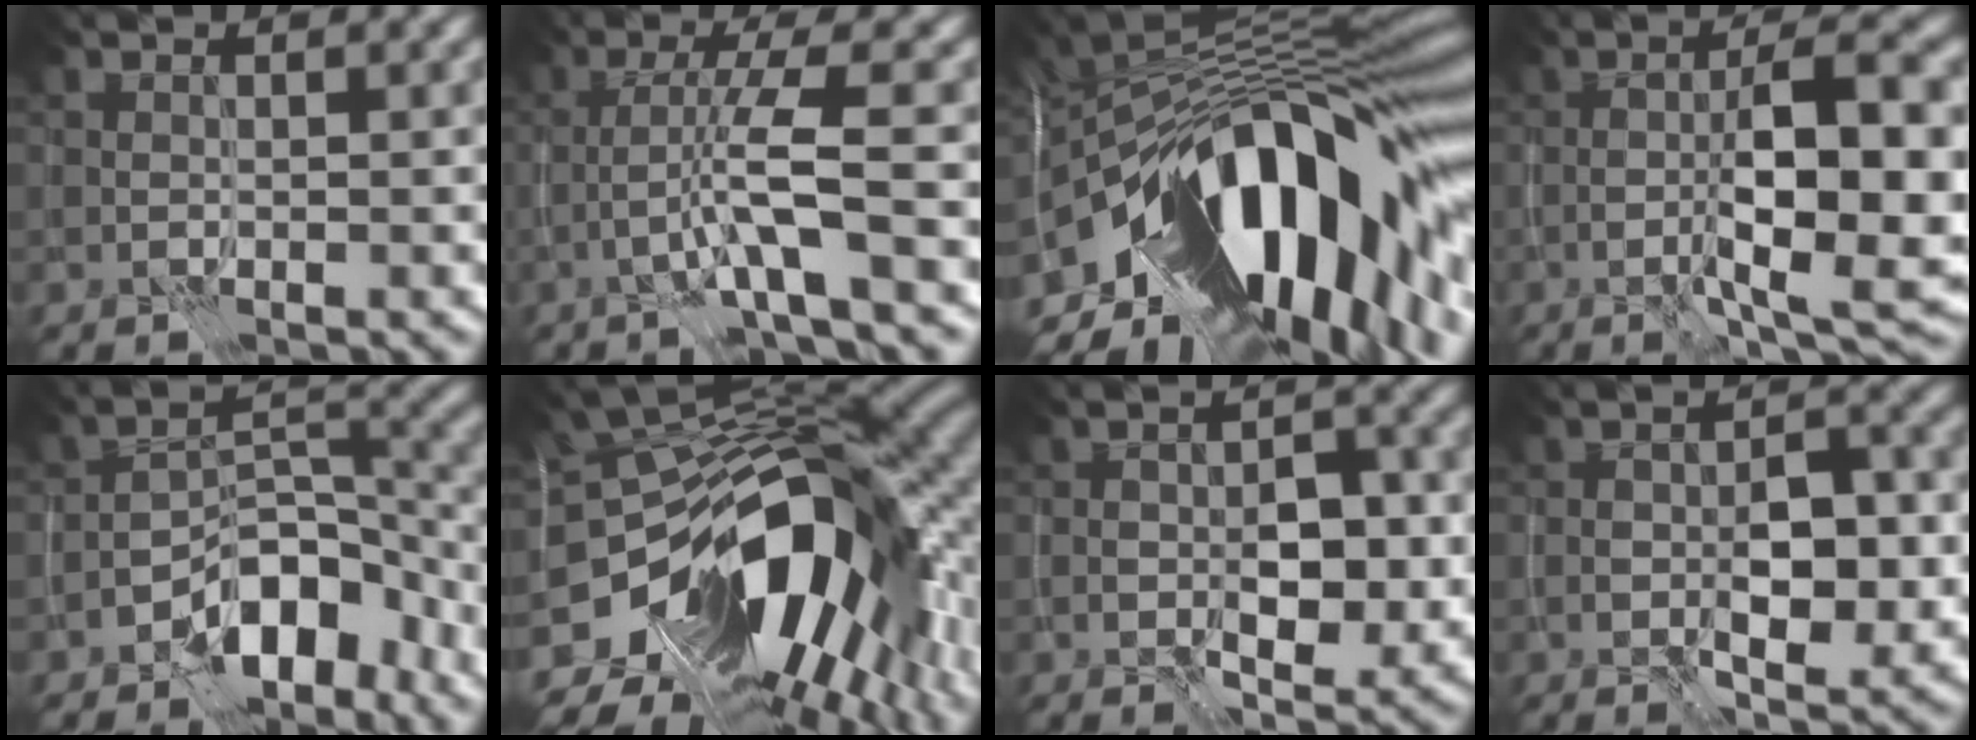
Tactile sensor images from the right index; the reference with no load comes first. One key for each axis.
{"total": 4.5, "fx": -1.7, "fy": 0.0, "fz": 4.2, "tx": -0.084, "ty": 0.013, "tz": -0.035}
{"total": 19.7, "fx": -6.4, "fy": 9.7, "fz": 15.9, "tx": -0.252, "ty": -0.011, "tz": -0.111}
{"total": 10.0, "fx": -1.3, "fy": 2.6, "fz": 9.6, "tx": -0.156, "ty": -0.003, "tz": -0.019}
{"total": 6.8, "fx": -4.4, "fy": 3.2, "fz": 4.0, "tx": -0.046, "ty": 0.012, "tz": -0.083}
{"total": 17.4, "fx": -6.4, "fy": 8.6, "fz": 13.7, "tx": -0.228, "ty": -0.020, "tz": -0.108}
{"total": 5.1, "fx": -1.0, "fy": 2.7, "fz": 4.2, "tx": -0.060, "ty": 0.000, "tz": -0.014}
{"total": 5.6, "fx": -1.1, "fy": 2.7, "fz": 4.8, "tx": -0.077, "ty": 0.001, "tz": -0.016}